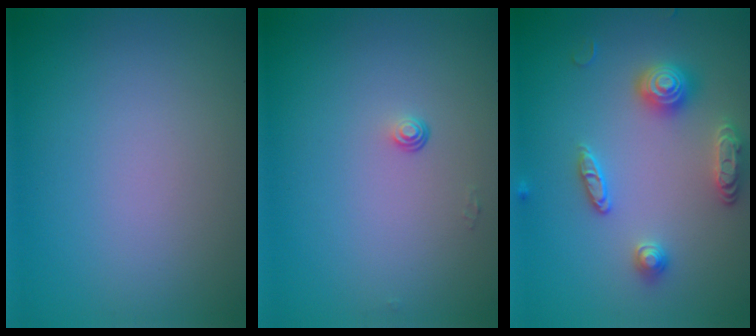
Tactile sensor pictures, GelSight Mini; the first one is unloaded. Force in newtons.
{"total": 0.6, "press": 0.4, "slide": 0.5}
{"total": 3.4, "press": 3.4, "slide": 0.3}